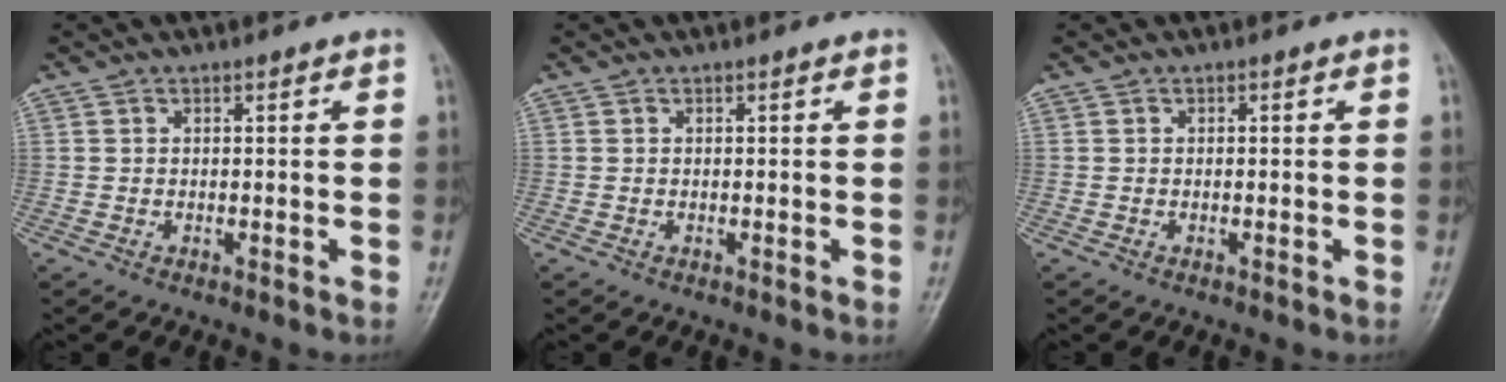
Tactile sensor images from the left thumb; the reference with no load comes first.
{"total": 0.0}
{"total": 0.0}